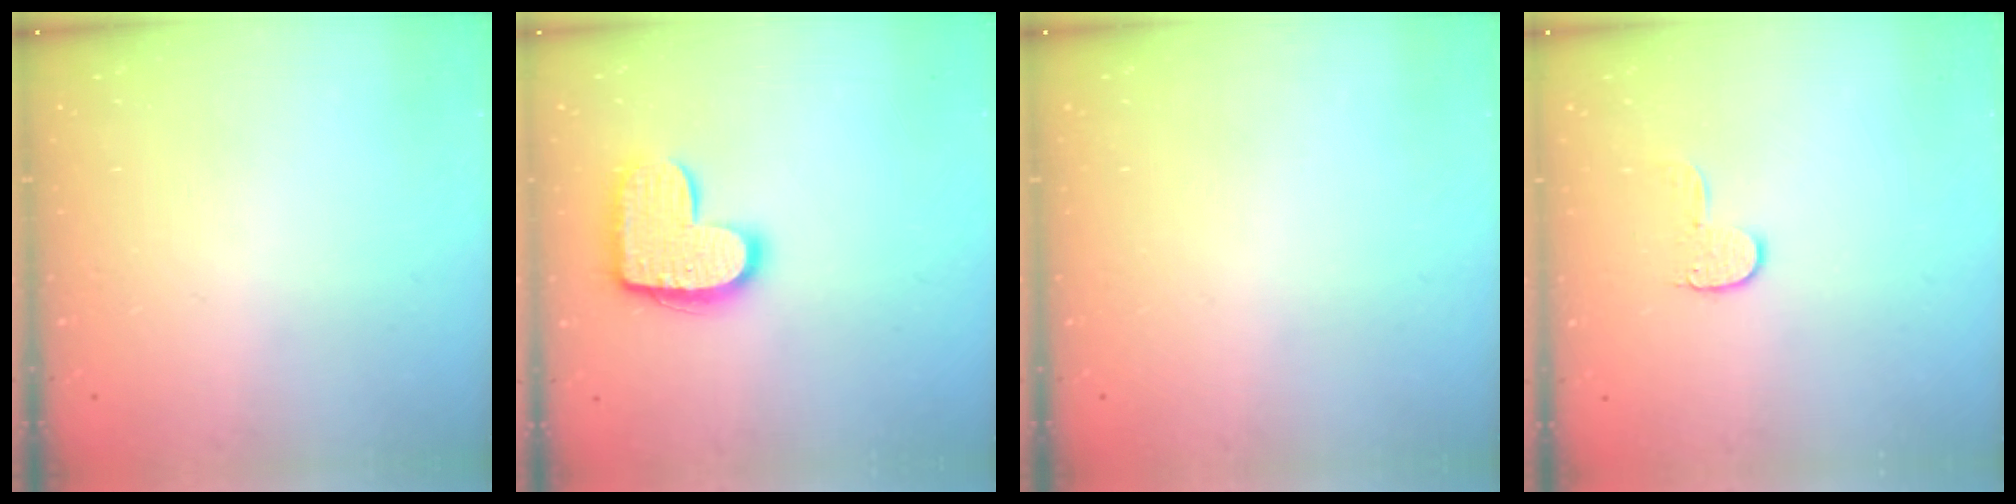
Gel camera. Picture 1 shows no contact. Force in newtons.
{"total": 14.6, "press": 14.6, "slide": 0.8}
{"total": 0.0}
{"total": 6.1, "press": 6.1, "slide": 0.4}